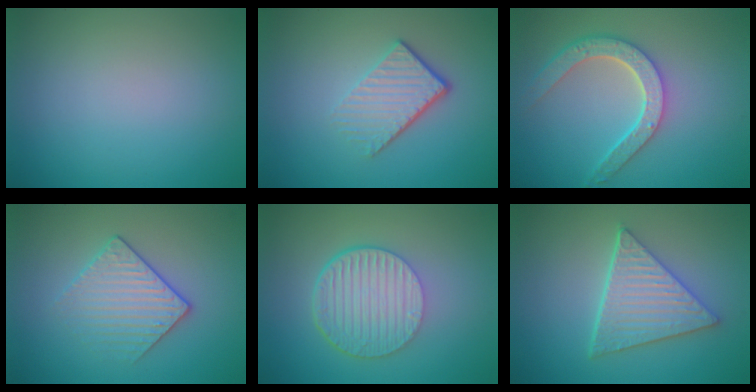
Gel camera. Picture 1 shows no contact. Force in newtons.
{"total": 4.1, "press": 2.8, "slide": 3.0}
{"total": 5.0, "press": 4.0, "slide": 3.0}
{"total": 3.0, "press": 2.8, "slide": 1.1}
{"total": 6.4, "press": 4.3, "slide": 4.7}
{"total": 5.5, "press": 4.5, "slide": 3.2}